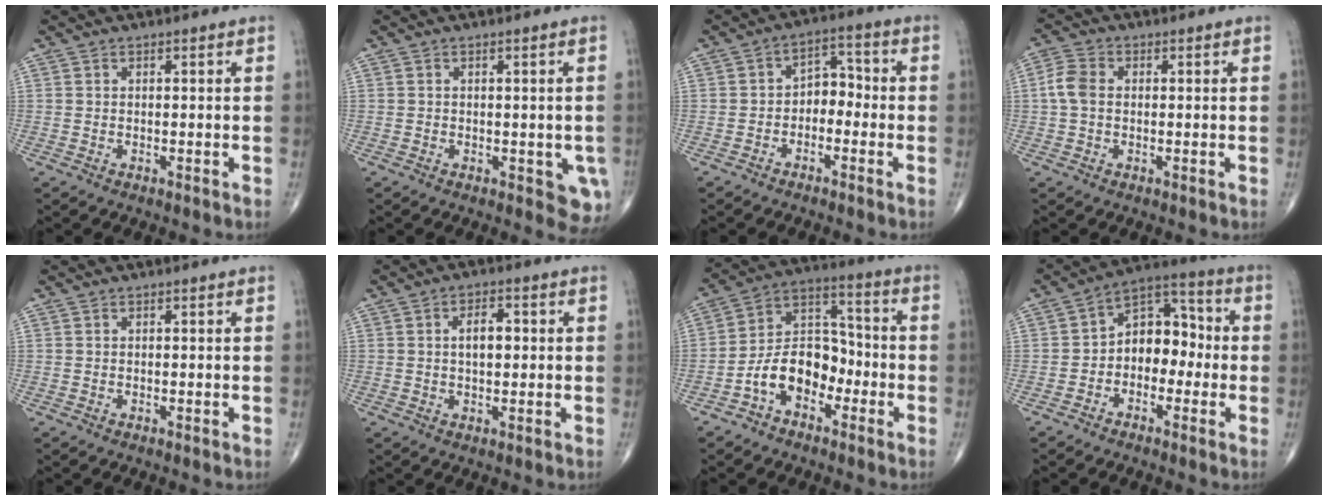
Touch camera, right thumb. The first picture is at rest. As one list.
[{"total": 4.8, "force": [-1.2, 2.5, 3.9], "torque": [-0.019, -0.004, -0.013]}, {"total": 5.5, "force": [-1.7, 3.9, 3.5], "torque": [-0.026, 0.033, -0.042]}, {"total": 4.5, "force": [0.1, 3.2, 3.2], "torque": [-0.073, 0.013, -0.004]}, {"total": 0.0}, {"total": 4.7, "force": [0.6, 2.5, 3.9], "torque": [-0.057, 0.004, 0.008]}, {"total": 11.7, "force": [-4.7, 7.7, 7.4], "torque": [-0.106, 0.060, -0.095]}, {"total": 10.2, "force": [-1.3, 7.2, 7.1], "torque": [-0.068, 0.042, -0.040]}]